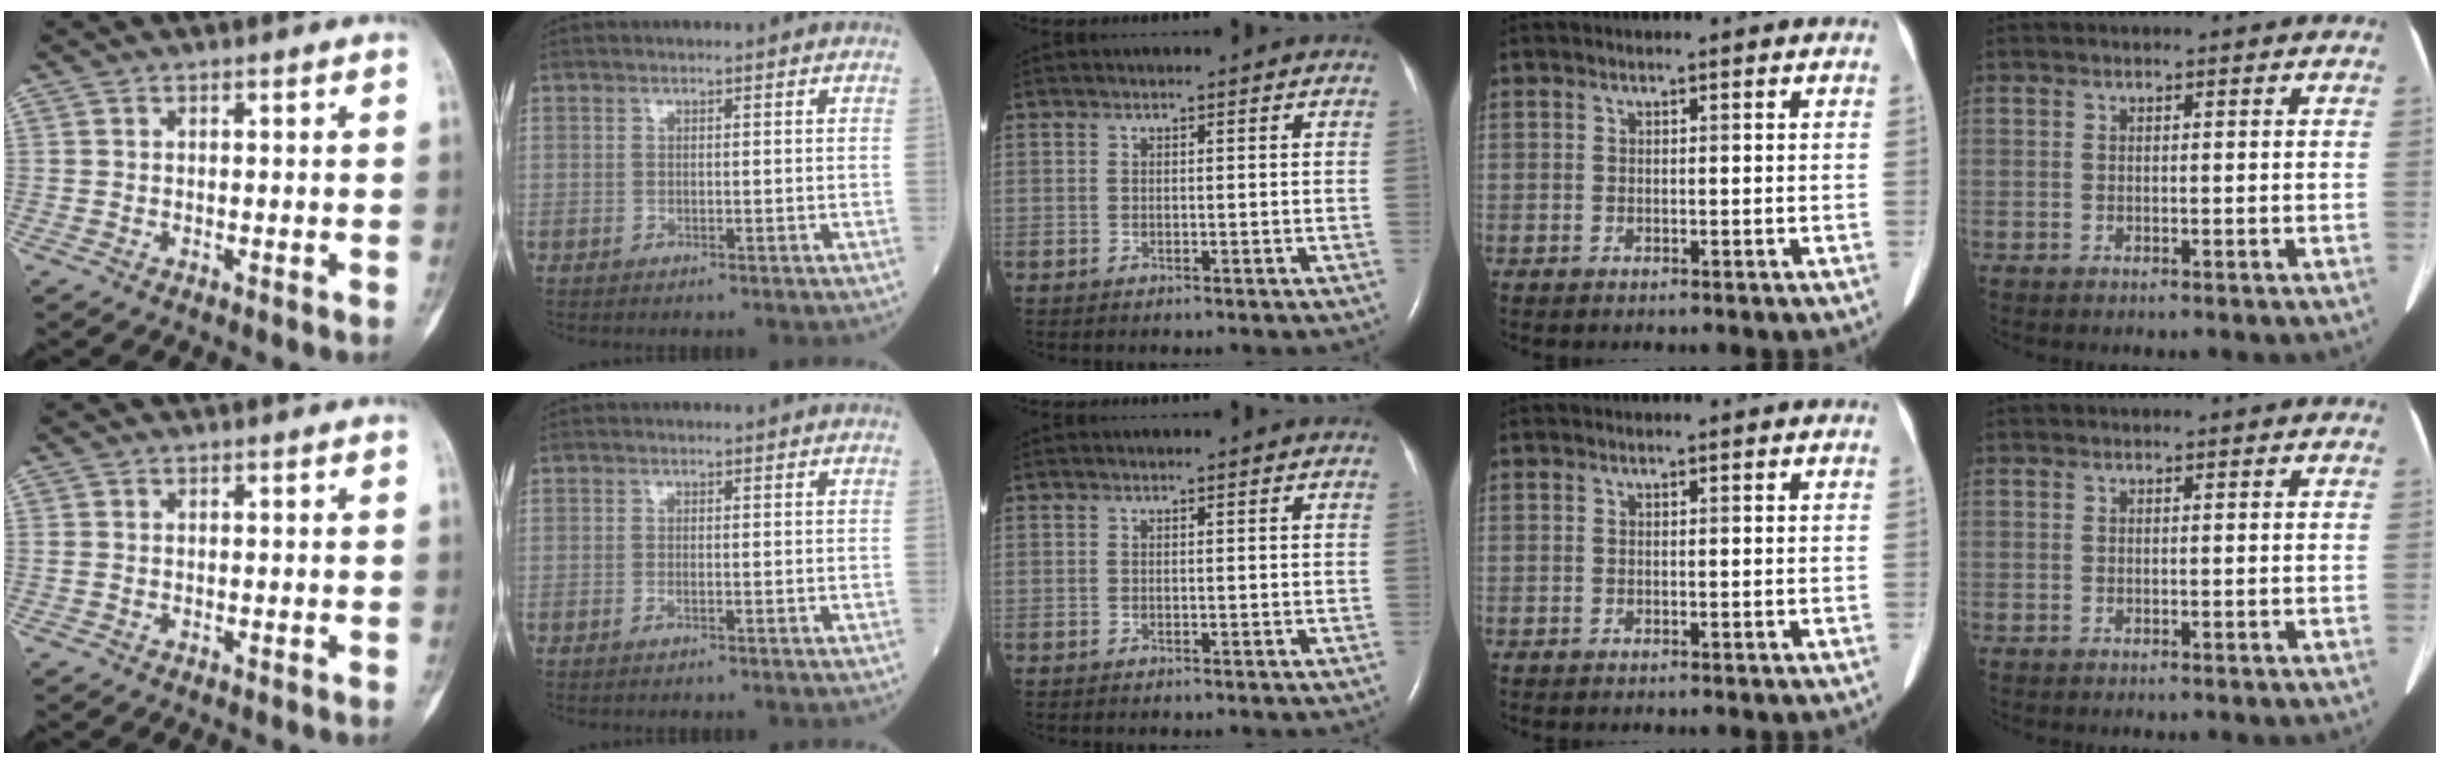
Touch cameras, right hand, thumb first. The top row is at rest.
{"thumb": {"total": 0.8, "force": [0.0, 0.6, 0.4], "torque": [-0.011, 0.002, 0.003]}, "index": {"total": 0.9, "force": [-0.4, 0.1, 0.7], "torque": [-0.019, -0.001, -0.008]}}